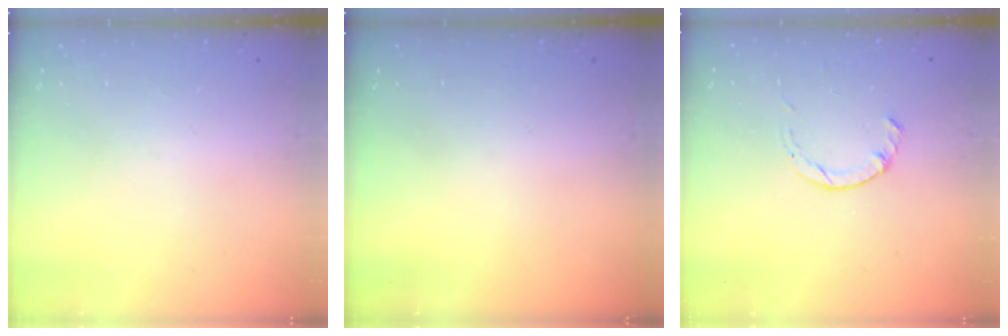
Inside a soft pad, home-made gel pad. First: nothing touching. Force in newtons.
{"total": 0.0}
{"total": 1.0, "press": 1.0, "slide": 0.3}